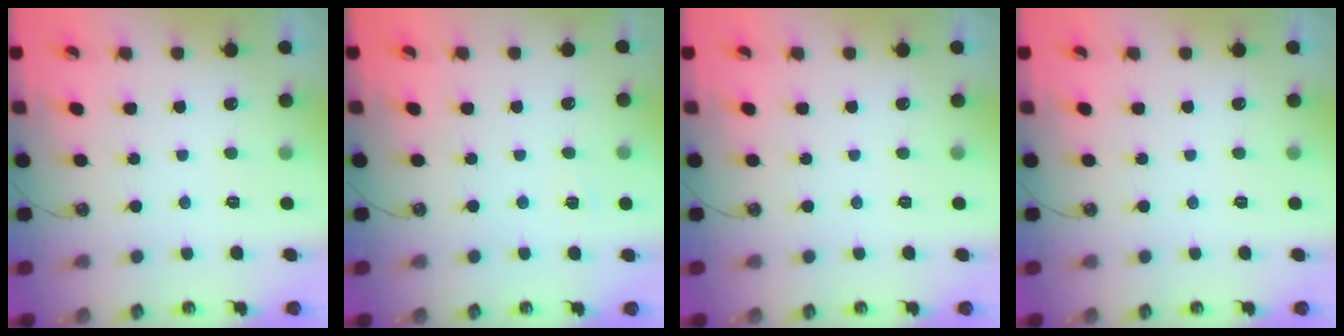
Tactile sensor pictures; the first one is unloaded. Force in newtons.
{"total": 3.0, "press": 2.9, "slide": 0.4}
{"total": 0.0}
{"total": 0.0}